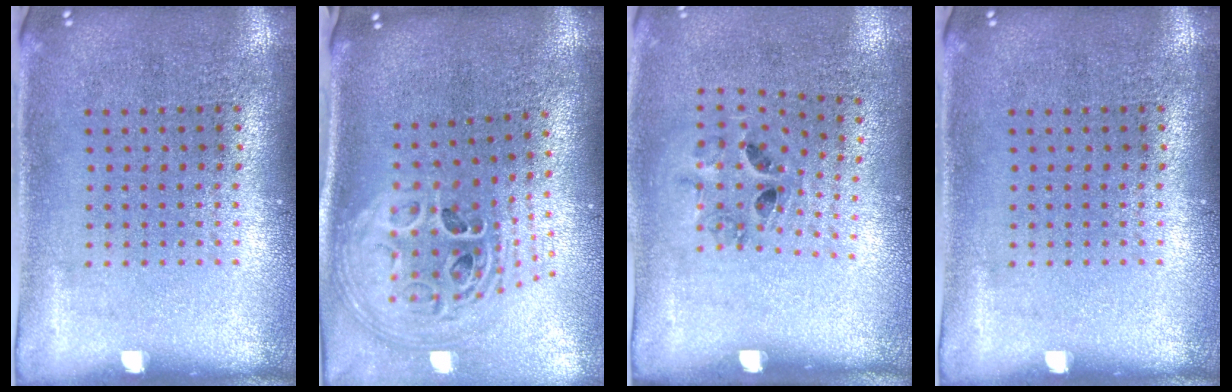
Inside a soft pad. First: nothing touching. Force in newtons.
{"total": 2.9, "press": 2.0, "slide": 2.1}
{"total": 1.4, "press": 0.8, "slide": 1.1}
{"total": 0.0}